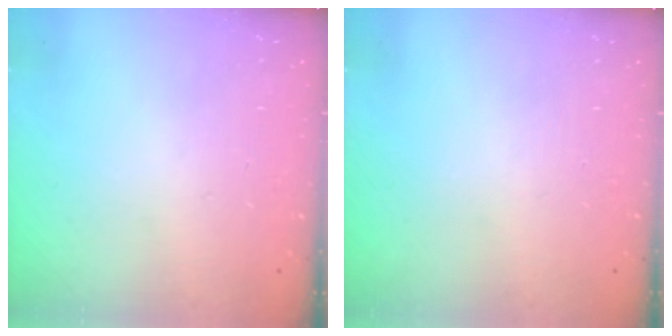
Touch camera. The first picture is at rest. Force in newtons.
{"total": 0.0}